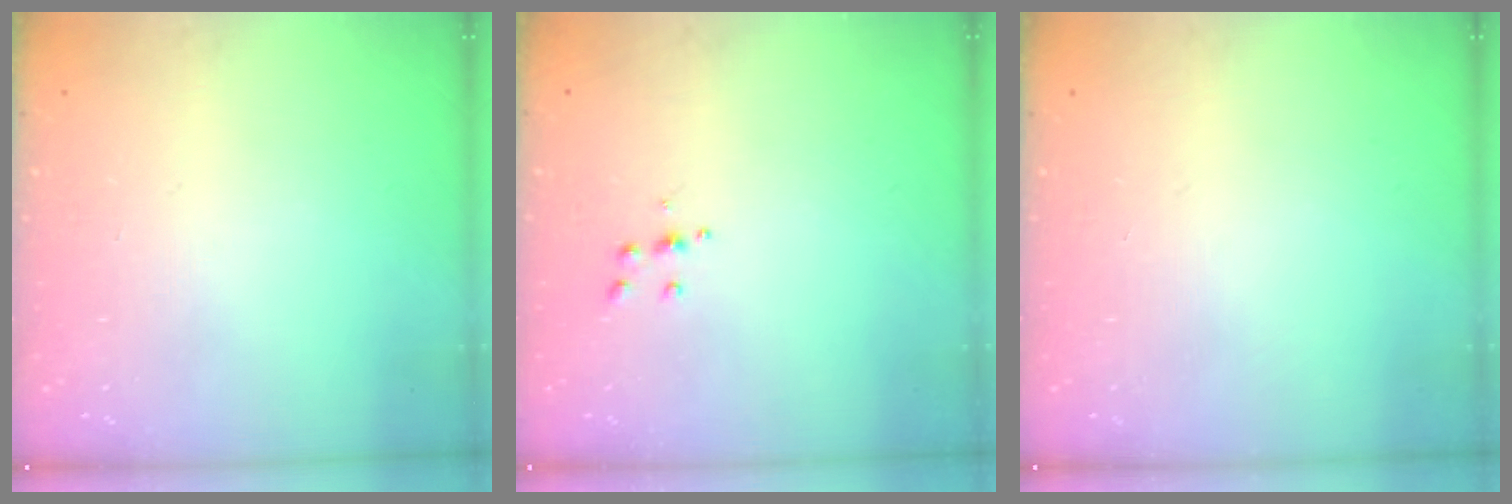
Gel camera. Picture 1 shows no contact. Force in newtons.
{"total": 3.6, "press": 3.6, "slide": 0.3}
{"total": 0.0}